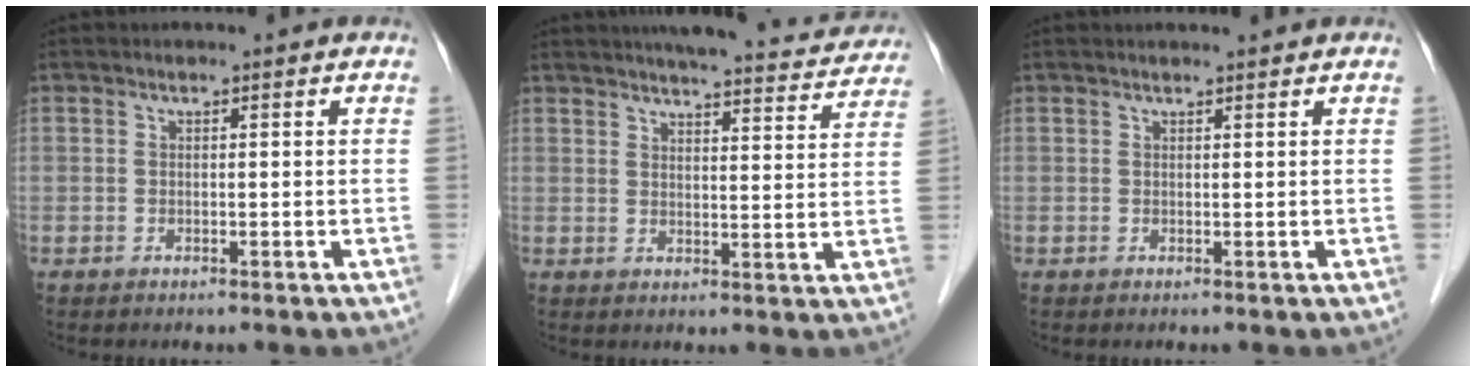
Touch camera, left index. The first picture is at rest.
{"total": 16.4, "force": [15.2, 2.5, 5.4], "torque": [-0.061, -0.011, 0.177]}
{"total": 1.8, "force": [1.8, -0.1, 0.5], "torque": [-0.005, 0.010, 0.026]}